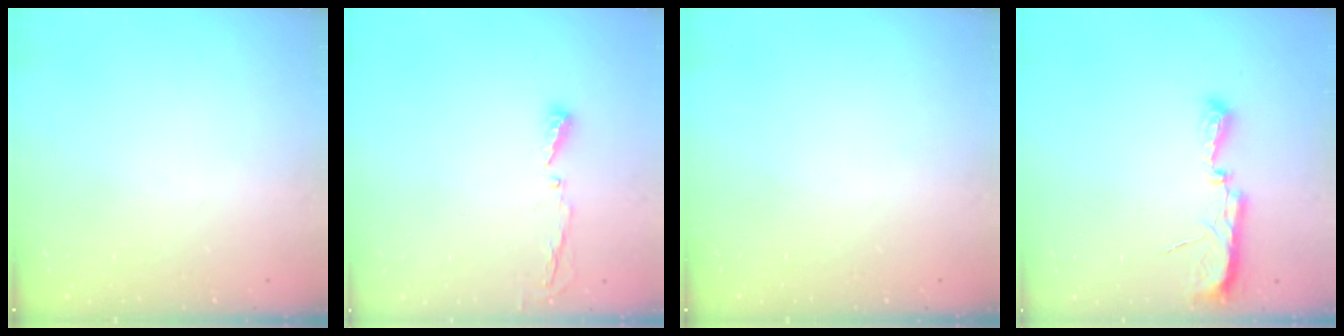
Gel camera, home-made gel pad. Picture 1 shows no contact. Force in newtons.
{"total": 3.4, "press": 3.4, "slide": 0.4}
{"total": 0.0}
{"total": 7.7, "press": 7.6, "slide": 1.0}